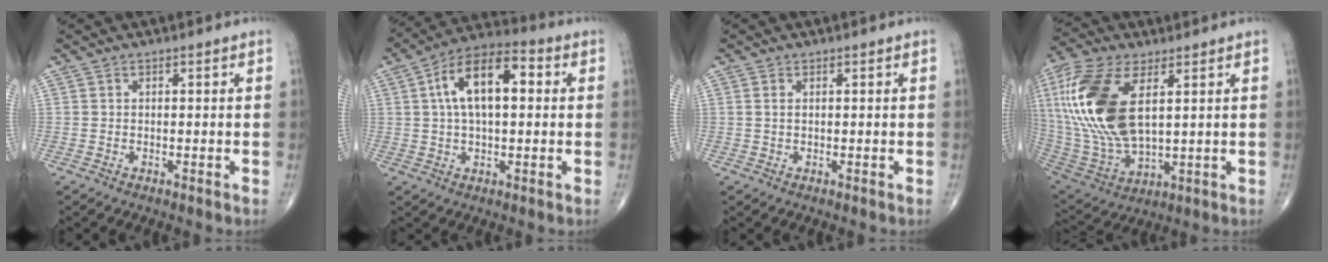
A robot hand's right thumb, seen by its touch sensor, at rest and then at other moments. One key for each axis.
{"total": 13.6, "fx": 2.6, "fy": 6.7, "fz": 11.6, "tx": -0.196, "ty": 0.025, "tz": 0.036}
{"total": 0.8, "fx": 0.2, "fy": 0.4, "fz": 0.6, "tx": -0.015, "ty": 0.001, "tz": 0.006}
{"total": 22.5, "fx": 5.5, "fy": 11.0, "fz": 18.9, "tx": -0.421, "ty": -0.024, "tz": 0.108}